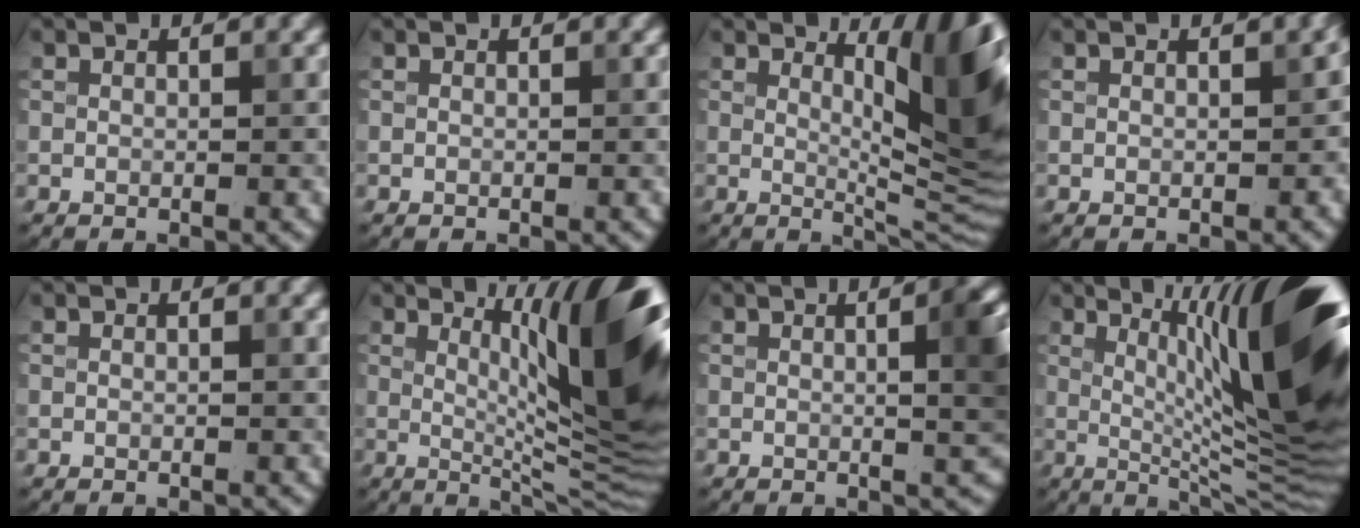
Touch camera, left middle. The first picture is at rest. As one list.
[{"total": 0.0}, {"total": 10.6, "force": [3.5, 2.7, 9.6], "torque": [-0.103, 0.005, 0.056]}, {"total": 1.6, "force": [0.3, 0.8, 1.4], "torque": [-0.012, 0.006, 0.012]}, {"total": 0.6, "force": [0.3, 0.3, 0.4], "torque": [-0.001, 0.003, 0.003]}, {"total": 13.5, "force": [3.0, 3.5, 12.7], "torque": [-0.122, 0.006, 0.047]}, {"total": 5.1, "force": [0.5, 1.7, 4.7], "torque": [-0.030, 0.018, 0.004]}, {"total": 14.9, "force": [2.8, 3.5, 14.2], "torque": [-0.174, 0.009, 0.056]}]